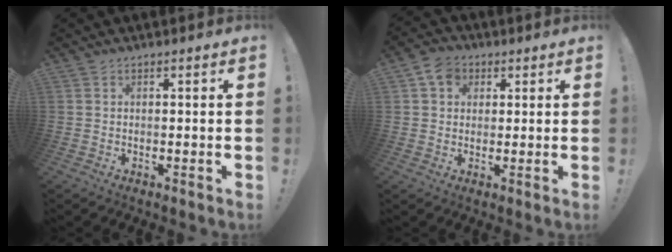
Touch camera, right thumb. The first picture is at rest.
{"total": 6.5, "force": [2.3, 5.4, 2.8], "torque": [-0.046, 0.003, 0.045]}